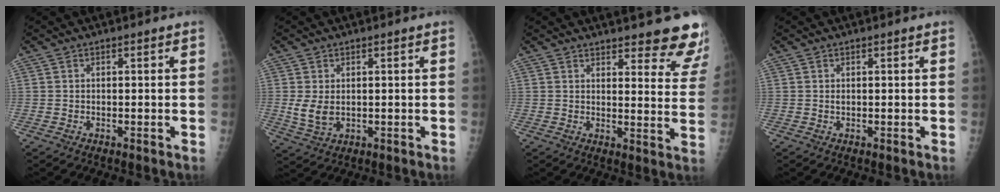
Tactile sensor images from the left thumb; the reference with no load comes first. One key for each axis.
{"total": 4.4, "fx": 0.4, "fy": 2.7, "fz": 3.4, "tx": -0.065, "ty": -0.006, "tz": 0.017}
{"total": 13.7, "fx": 12.1, "fy": 3.1, "fz": 5.8, "tx": -0.026, "ty": -0.082, "tz": 0.124}
{"total": 0.7, "fx": 0.3, "fy": 0.2, "fz": 0.7, "tx": -0.016, "ty": 0.004, "tz": 0.009}